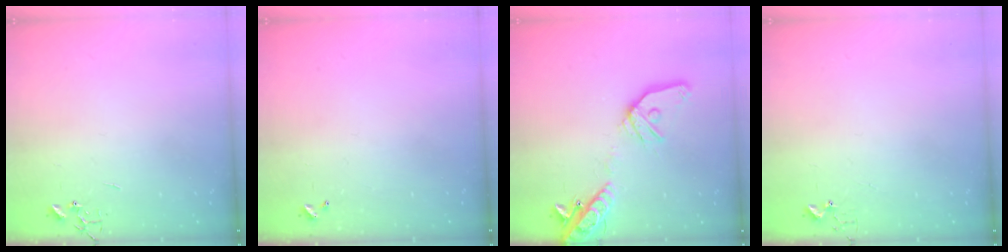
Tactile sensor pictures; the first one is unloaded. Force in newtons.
{"total": 0.0}
{"total": 17.4, "press": 17.1, "slide": 3.1}
{"total": 2.7, "press": 2.7, "slide": 0.2}